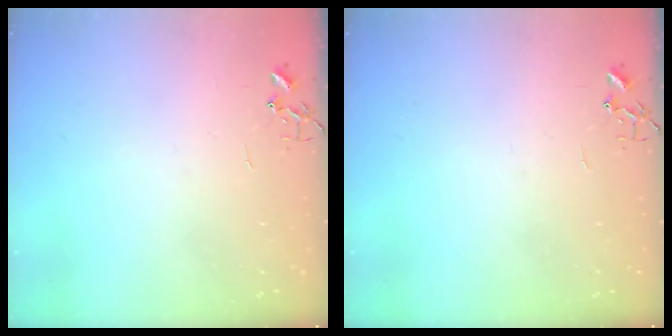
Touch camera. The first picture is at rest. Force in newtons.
{"total": 0.0}